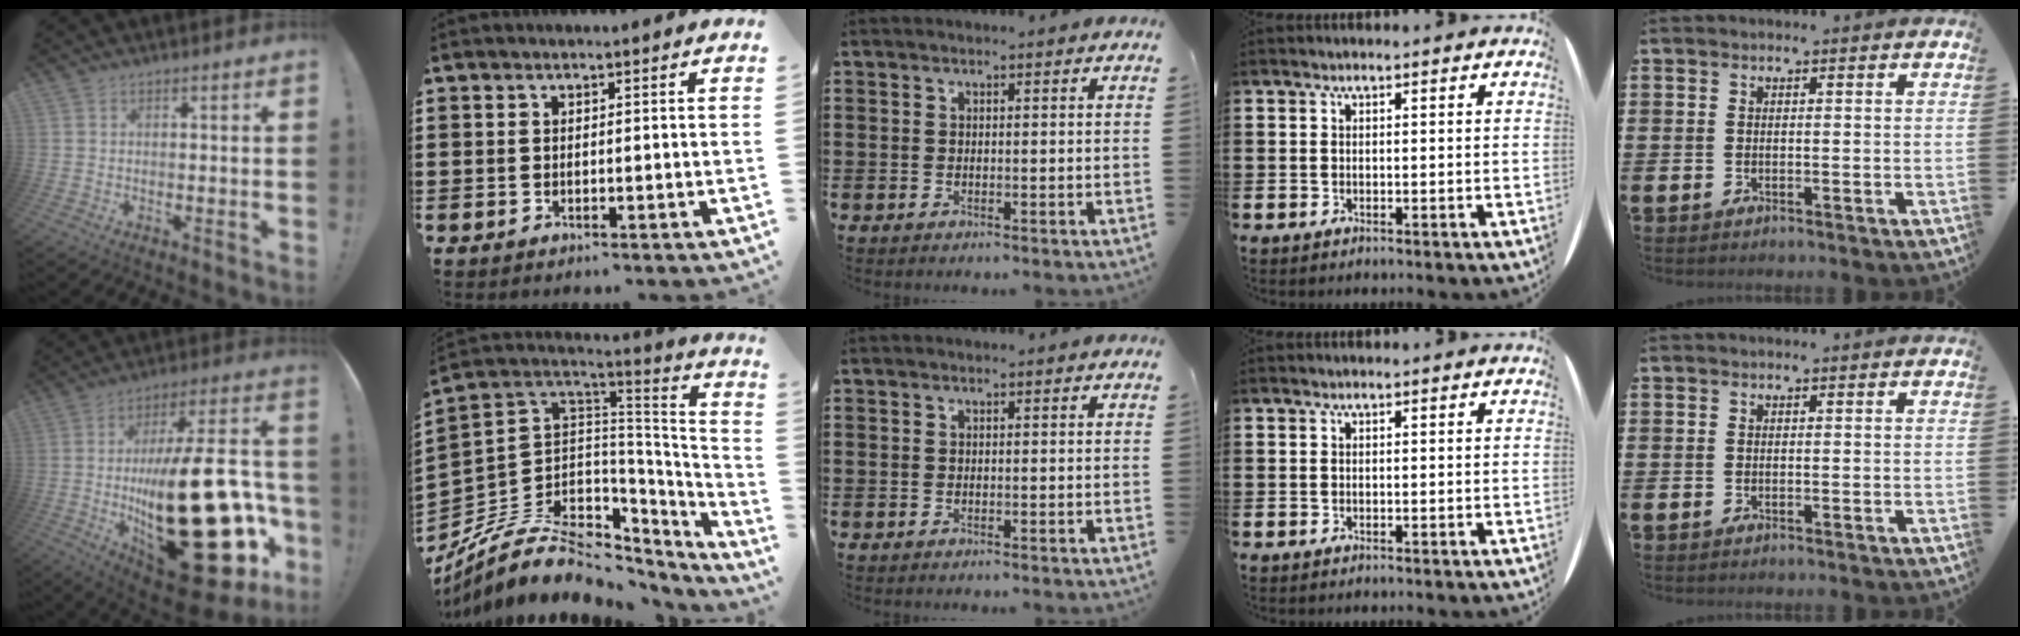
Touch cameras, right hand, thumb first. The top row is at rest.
{"thumb": {"total": 39.2, "force": [-6.6, 16.1, 35.2], "torque": [-0.561, 0.019, -0.071]}, "index": {"total": 9.6, "force": [-4.3, 7.0, 5.1], "torque": [-0.130, -0.011, -0.069]}}